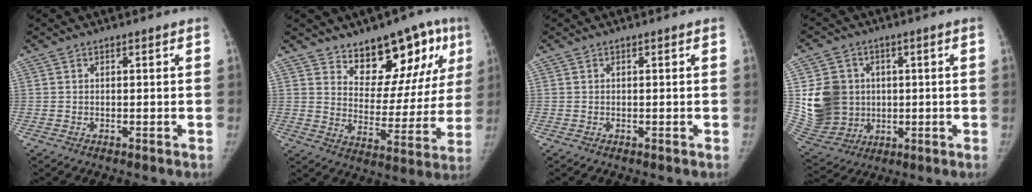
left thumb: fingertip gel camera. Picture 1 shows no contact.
{"total": 16.5, "force": [10.5, 8.4, 9.6], "torque": [-0.057, -0.061, 0.155]}
{"total": 0.0}
{"total": 14.5, "force": [1.2, 12.8, 6.8], "torque": [-0.107, -0.001, 0.047]}